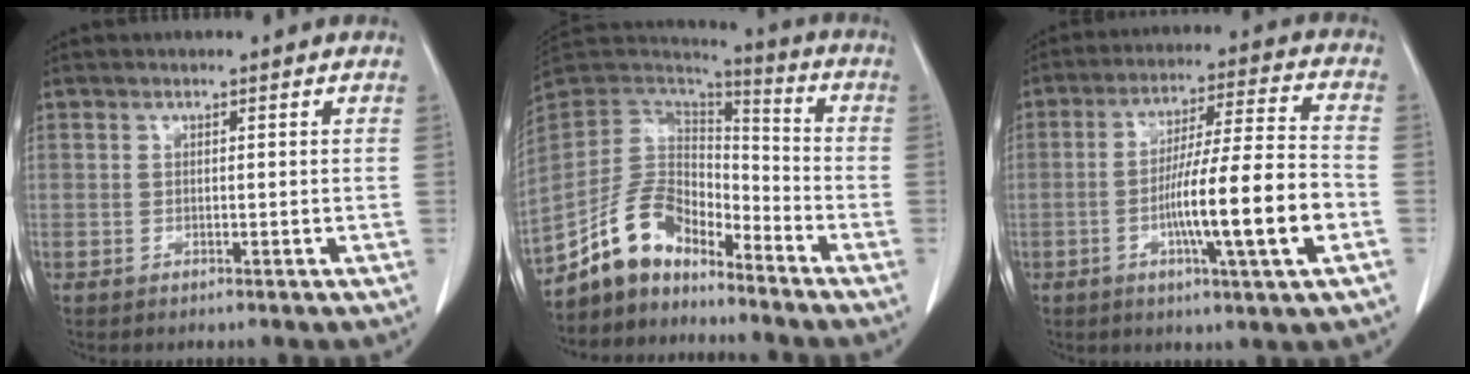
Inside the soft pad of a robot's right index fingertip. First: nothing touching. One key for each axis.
{"total": 11.4, "fx": -9.2, "fy": 5.2, "fz": 4.4, "tx": -0.089, "ty": 0.039, "tz": -0.176}
{"total": 14.5, "fx": -4.1, "fy": 0.0, "fz": 13.9, "tx": -0.238, "ty": 0.000, "tz": -0.069}